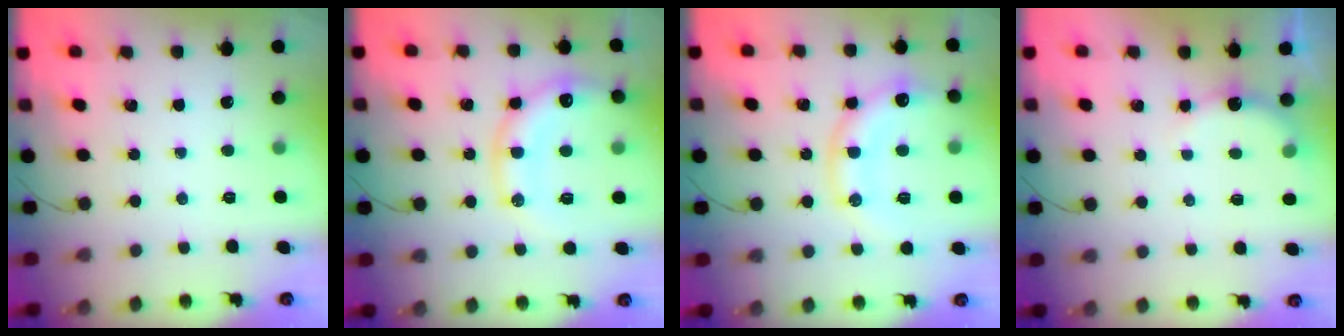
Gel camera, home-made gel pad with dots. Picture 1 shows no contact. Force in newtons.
{"total": 17.1, "press": 16.8, "slide": 2.9}
{"total": 14.9, "press": 14.8, "slide": 1.9}
{"total": 2.9, "press": 2.9, "slide": 0.5}